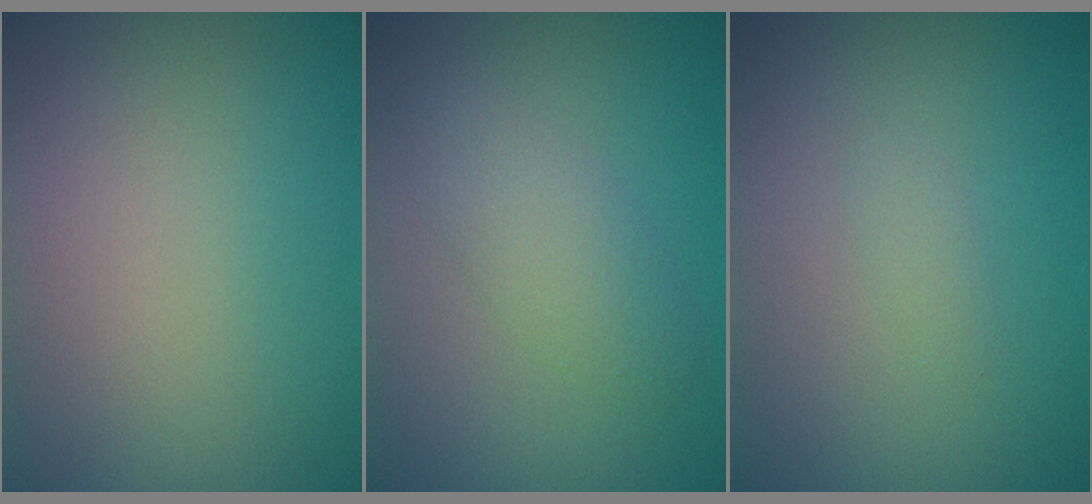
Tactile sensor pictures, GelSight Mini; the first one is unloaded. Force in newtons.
{"total": 2.8, "press": 2.8, "slide": 0.2}
{"total": 0.8, "press": 0.8, "slide": 0.1}